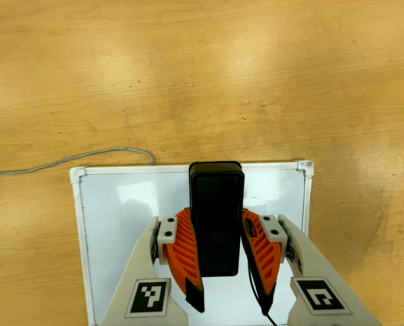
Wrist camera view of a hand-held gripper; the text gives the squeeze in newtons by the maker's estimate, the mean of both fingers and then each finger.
{"total": 7.0, "left": 6.2, "right": 7.9}